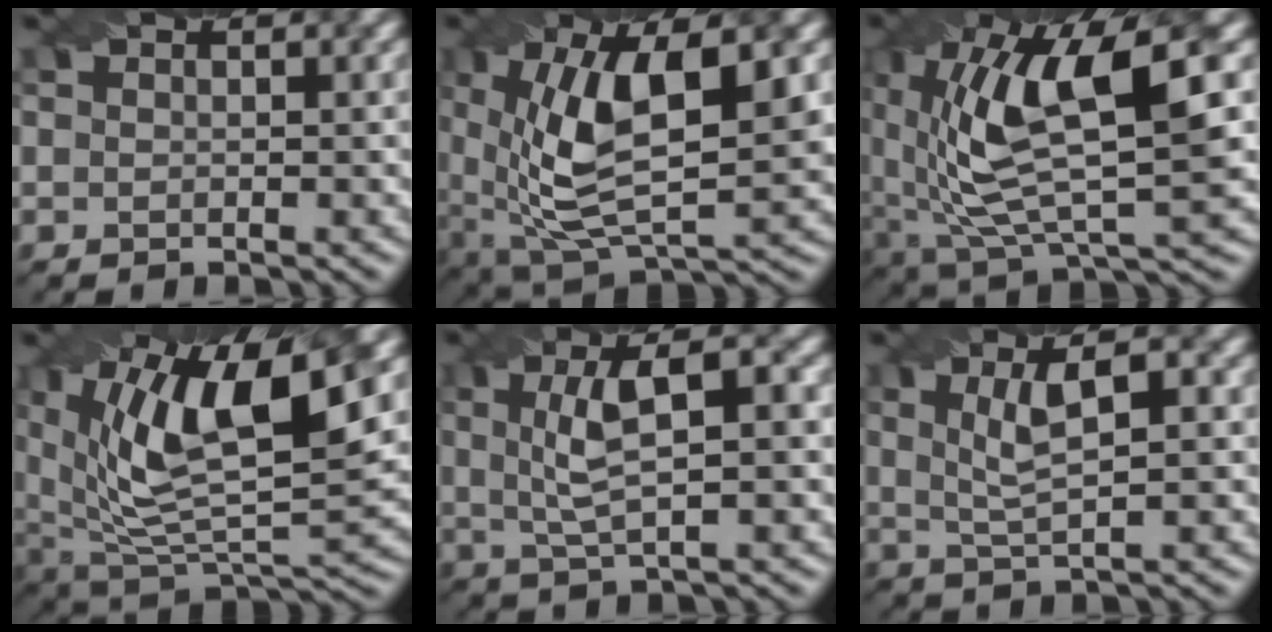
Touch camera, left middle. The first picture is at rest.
{"total": 11.5, "force": [1.8, 5.1, 10.1], "torque": [-0.186, -0.005, 0.028]}
{"total": 11.5, "force": [2.2, 4.3, 10.5], "torque": [-0.206, -0.004, 0.048]}
{"total": 14.7, "force": [5.4, 5.8, 12.4], "torque": [-0.221, 0.006, 0.091]}
{"total": 5.8, "force": [1.1, 1.7, 5.4], "torque": [-0.100, 0.008, 0.020]}
{"total": 4.5, "force": [1.1, 1.2, 4.2], "torque": [-0.079, 0.003, 0.024]}